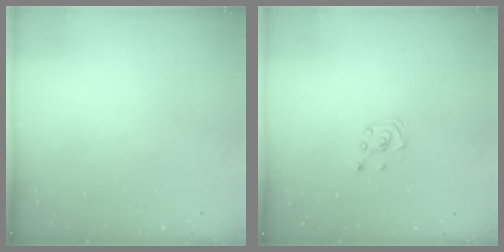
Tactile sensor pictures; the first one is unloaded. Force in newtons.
{"total": 3.0, "press": 2.9, "slide": 0.3}